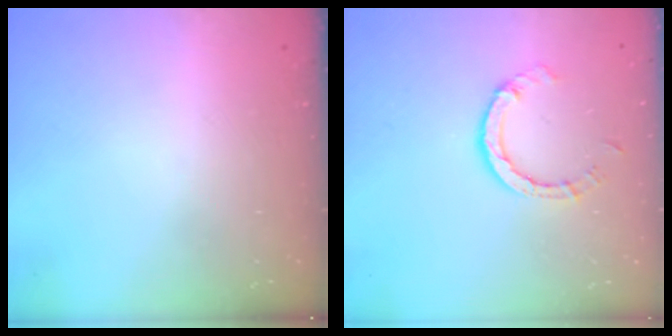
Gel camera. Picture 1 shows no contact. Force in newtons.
{"total": 3.9, "press": 3.9, "slide": 0.2}